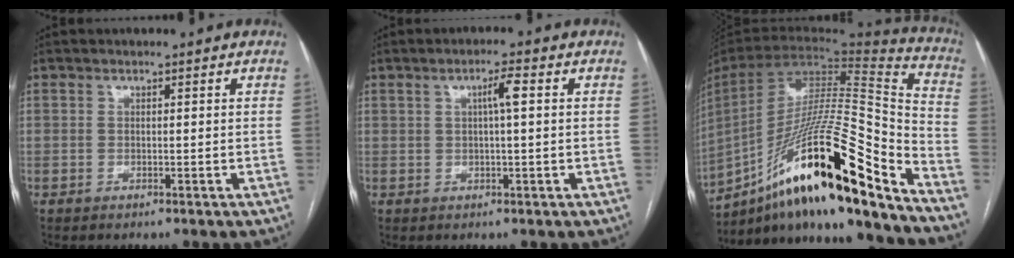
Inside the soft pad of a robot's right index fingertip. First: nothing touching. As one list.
[{"total": 3.1, "force": [0.8, 0.4, 3.0], "torque": [-0.052, 0.007, 0.013]}, {"total": 29.6, "force": [-17.8, 3.5, 23.4], "torque": [-0.393, -0.005, -0.307]}]